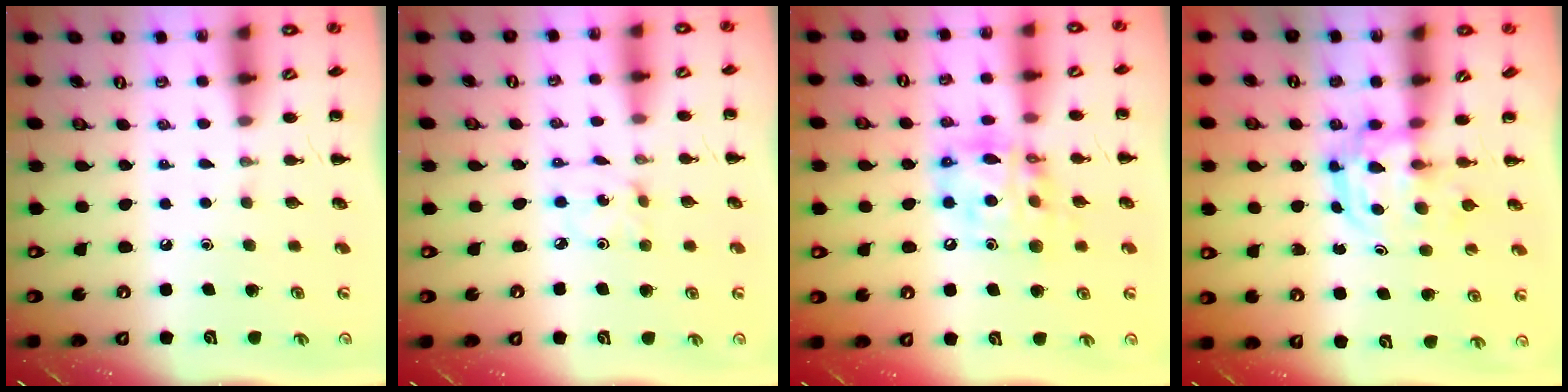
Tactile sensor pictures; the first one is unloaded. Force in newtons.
{"total": 1.8, "press": 1.7, "slide": 0.5}
{"total": 14.5, "press": 14.0, "slide": 3.6}
{"total": 3.1, "press": 3.1, "slide": 0.4}